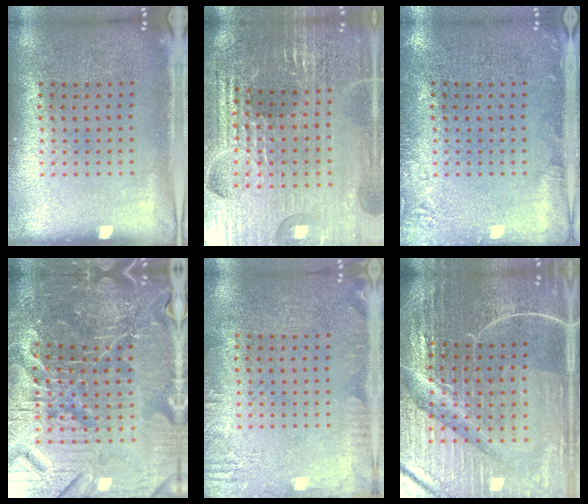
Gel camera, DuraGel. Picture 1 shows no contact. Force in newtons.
{"total": 4.9, "press": 4.6, "slide": 1.5}
{"total": 1.8, "press": 1.7, "slide": 0.4}
{"total": 6.5, "press": 5.9, "slide": 2.7}
{"total": 2.2, "press": 2.2, "slide": 0.3}
{"total": 5.8, "press": 5.3, "slide": 2.4}